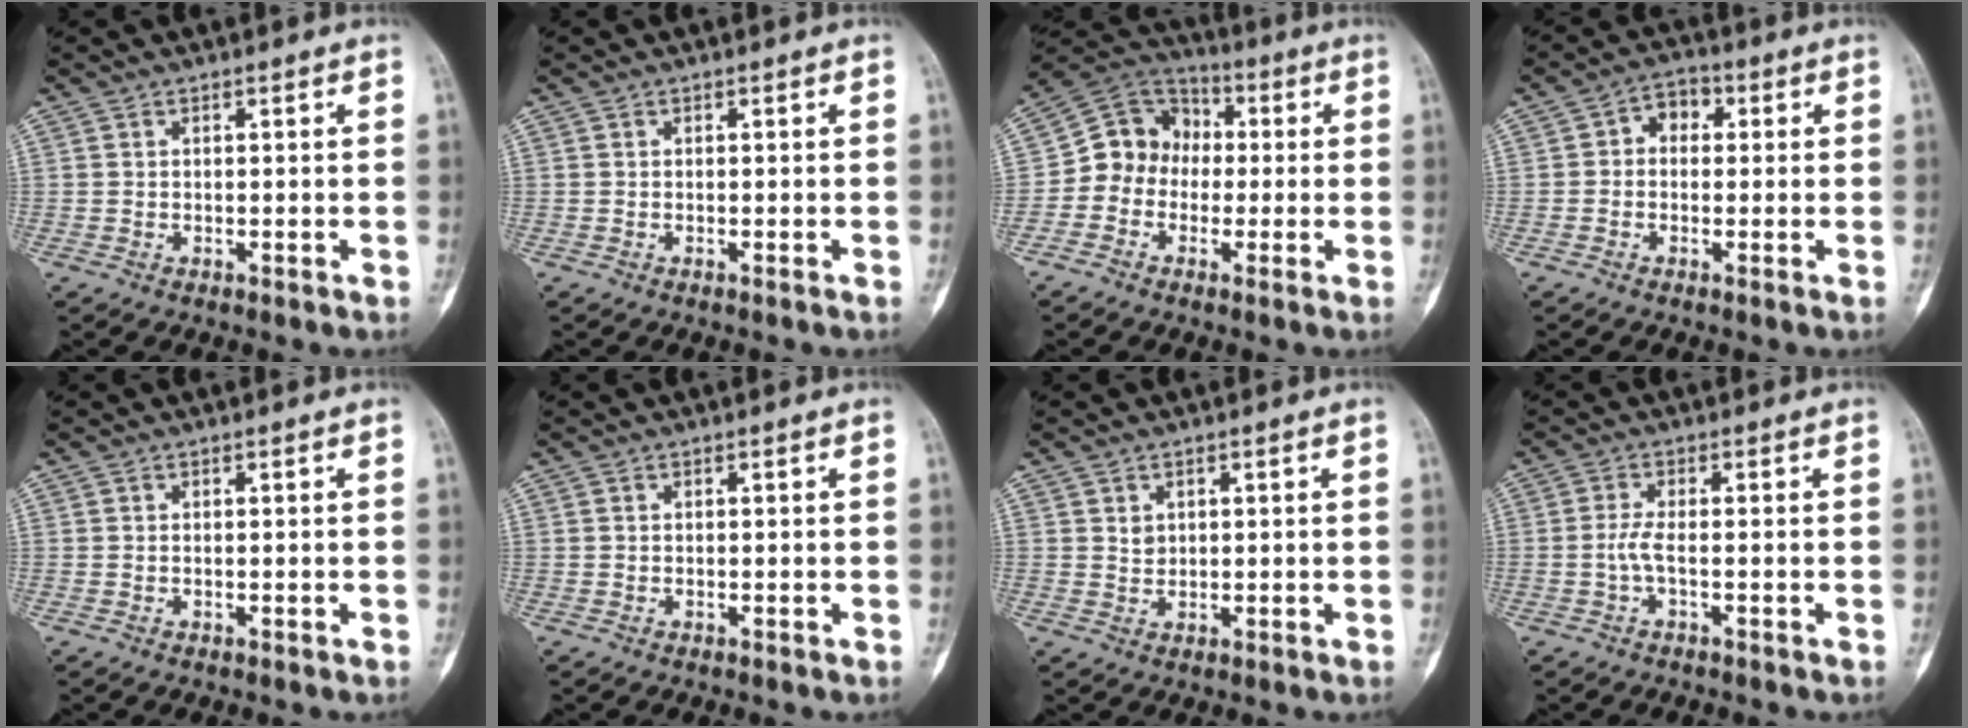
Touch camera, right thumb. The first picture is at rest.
{"total": 0.0}
{"total": 10.0, "force": [-1.0, 9.0, 4.3], "torque": [-0.042, 0.044, -0.036]}
{"total": 4.6, "force": [0.4, 3.4, 3.1], "torque": [-0.025, 0.013, -0.008]}
{"total": 0.0}
{"total": 0.0}
{"total": 1.7, "force": [0.7, 1.4, 0.7], "torque": [-0.002, -0.005, 0.014]}
{"total": 2.5, "force": [-0.7, 0.5, 2.3], "torque": [-0.057, -0.001, -0.019]}